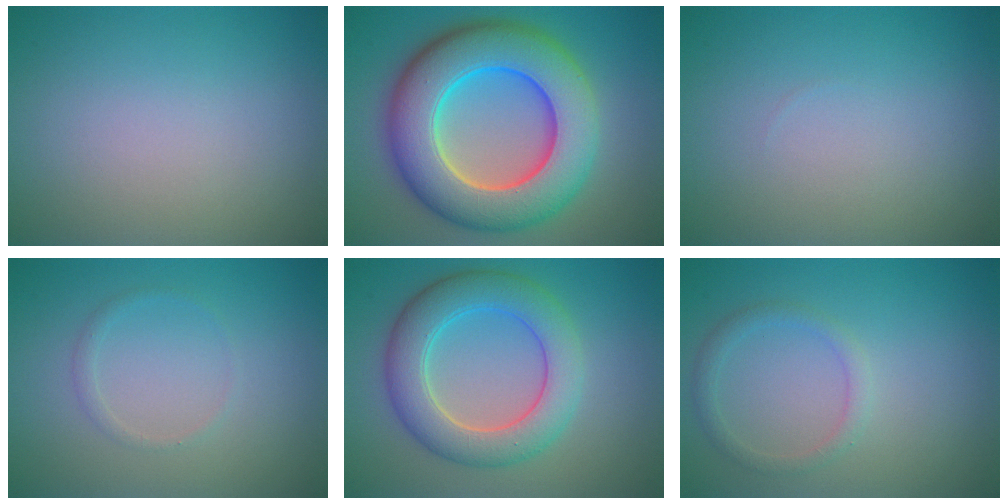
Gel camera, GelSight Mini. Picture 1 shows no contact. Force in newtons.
{"total": 12.6, "press": 12.5, "slide": 0.5}
{"total": 0.0}
{"total": 0.8, "press": 0.8, "slide": 0.0}
{"total": 6.5, "press": 6.5, "slide": 0.1}
{"total": 1.5, "press": 1.5, "slide": 0.1}